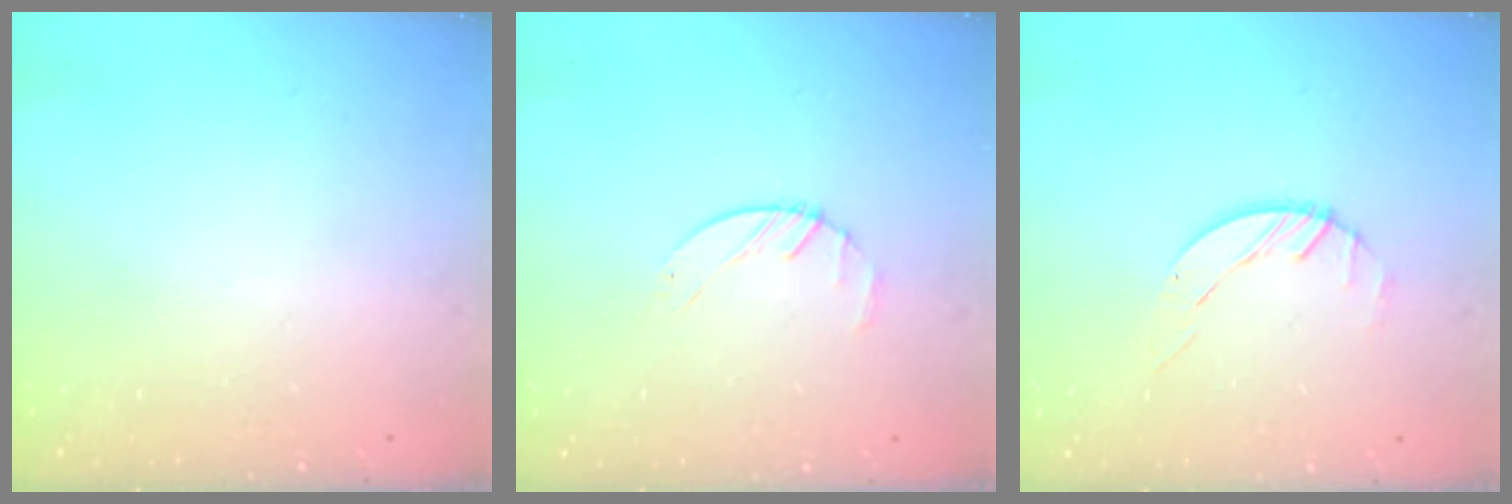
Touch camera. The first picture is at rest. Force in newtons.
{"total": 1.9, "press": 1.9, "slide": 0.3}
{"total": 2.6, "press": 2.6, "slide": 0.3}